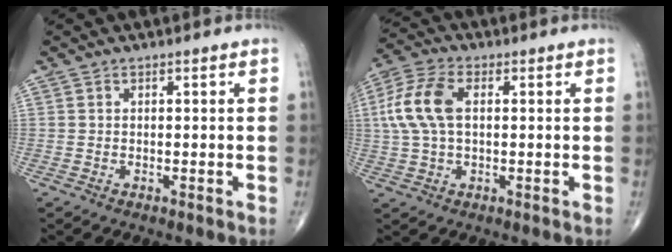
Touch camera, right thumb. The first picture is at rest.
{"total": 10.2, "force": [1.5, 5.7, 8.3], "torque": [-0.192, 0.018, 0.026]}